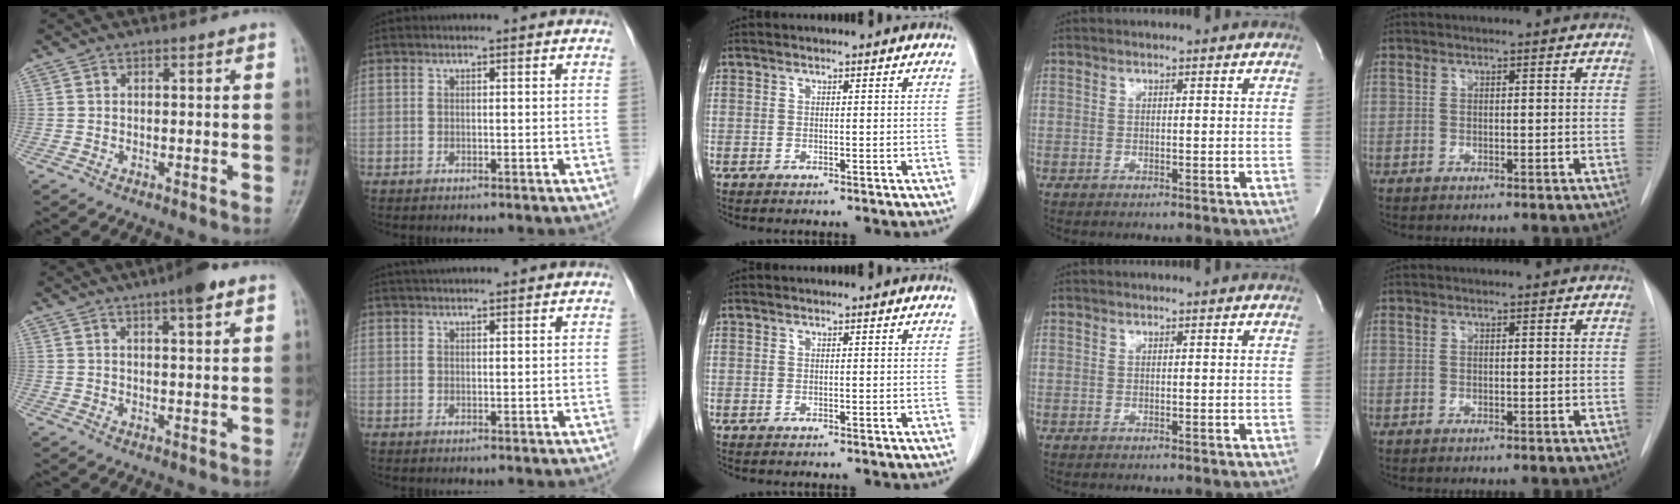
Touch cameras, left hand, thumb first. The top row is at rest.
{"thumb": {"total": 6.2, "force": [3.7, 1.4, 4.9], "torque": [-0.067, -0.007, 0.050]}, "index": {"total": 6.1, "force": [5.6, 0.4, 2.4], "torque": [-0.034, 0.037, 0.079]}}